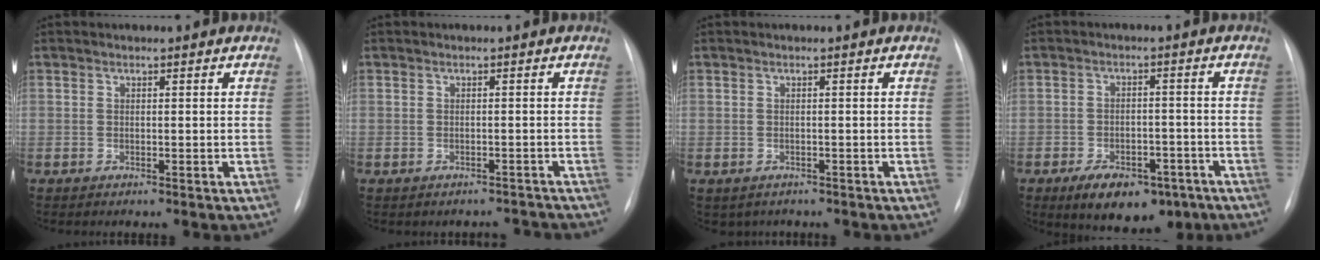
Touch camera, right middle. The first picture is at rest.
{"total": 2.3, "force": [-2.2, 0.7, -0.4], "torque": [0.013, 0.007, -0.024]}
{"total": 2.6, "force": [-1.9, 1.7, 0.3], "torque": [-0.005, 0.006, -0.023]}
{"total": 10.8, "force": [-6.9, 5.6, 6.1], "torque": [-0.084, 0.004, -0.097]}